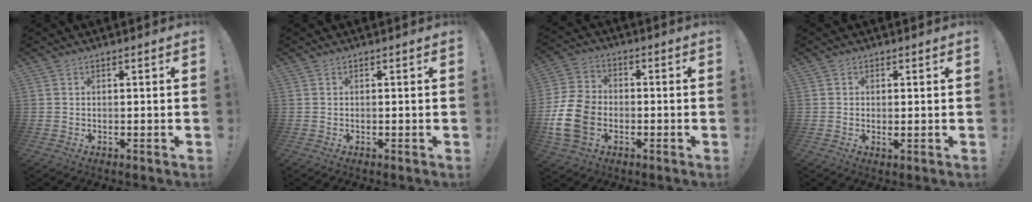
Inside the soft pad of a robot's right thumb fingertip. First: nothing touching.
{"total": 0.0}
{"total": 14.8, "force": [-4.0, 11.1, 9.0], "torque": [-0.175, 0.030, -0.070]}
{"total": 1.2, "force": [0.2, 0.6, 1.0], "torque": [-0.009, -0.003, 0.003]}